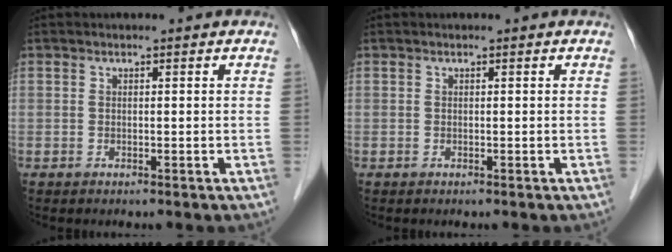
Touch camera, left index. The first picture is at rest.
{"total": 0.0}